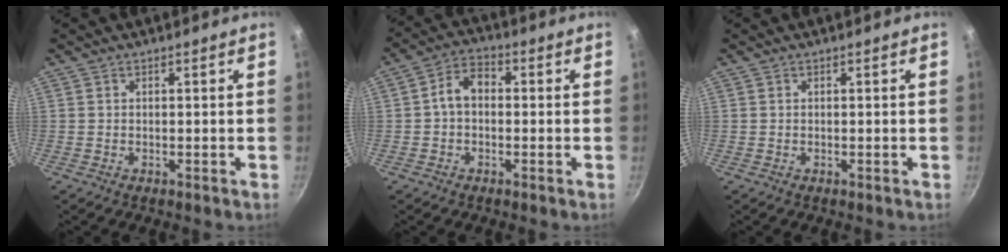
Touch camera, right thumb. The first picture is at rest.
{"total": 5.6, "force": [-0.2, 3.9, 4.0], "torque": [-0.059, 0.021, -0.015]}
{"total": 0.0}